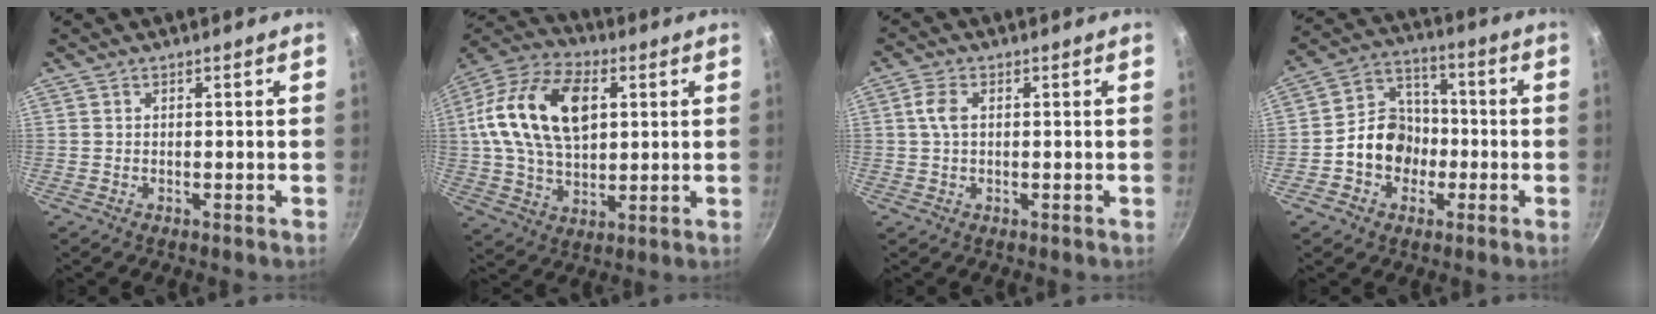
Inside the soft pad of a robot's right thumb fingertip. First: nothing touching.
{"total": 20.6, "force": [4.3, 12.9, 15.5], "torque": [-0.270, 0.014, 0.065]}
{"total": 3.4, "force": [0.5, 2.0, 2.7], "torque": [-0.059, 0.008, 0.007]}
{"total": 11.4, "force": [-2.5, 9.6, 5.5], "torque": [-0.053, 0.041, -0.056]}